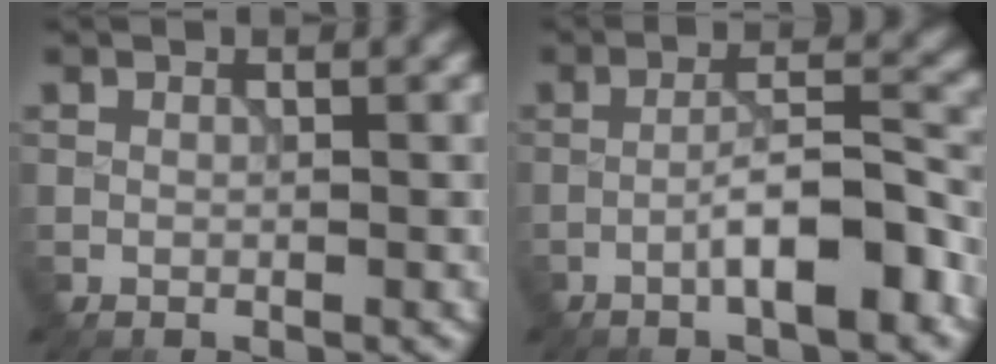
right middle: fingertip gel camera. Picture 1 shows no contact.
{"total": 5.5, "force": [-2.6, 1.1, 4.7], "torque": [-0.073, 0.016, -0.045]}